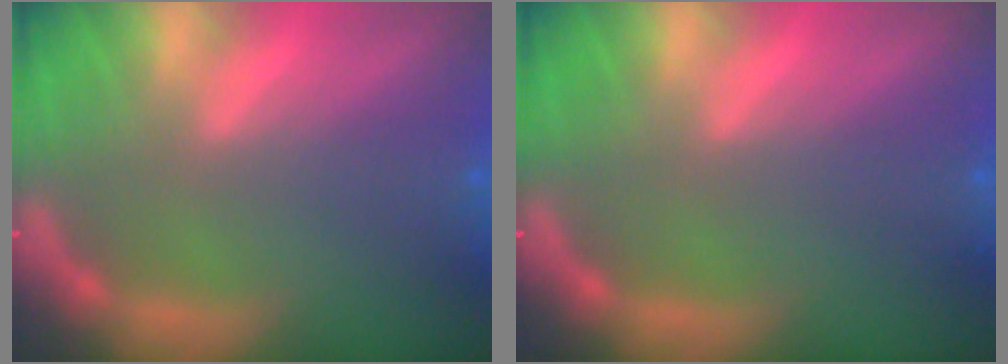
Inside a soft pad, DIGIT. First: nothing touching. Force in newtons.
{"total": 0.0}